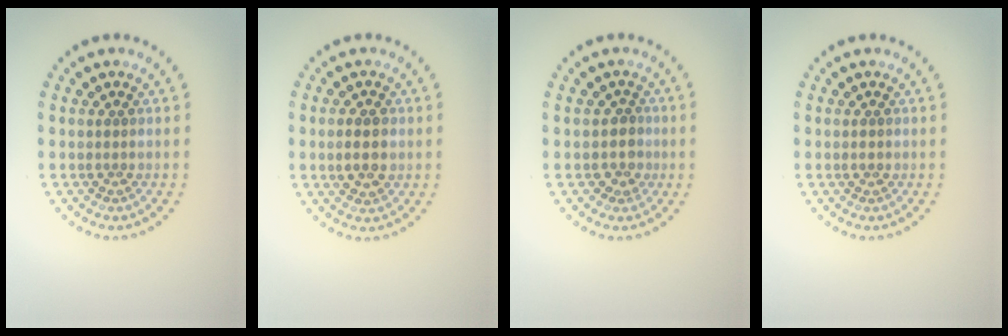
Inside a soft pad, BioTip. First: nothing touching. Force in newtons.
{"total": 2.7, "press": 2.7, "slide": 0.1}
{"total": 1.8, "press": 1.6, "slide": 1.0}
{"total": 0.9, "press": 0.9, "slide": 0.1}